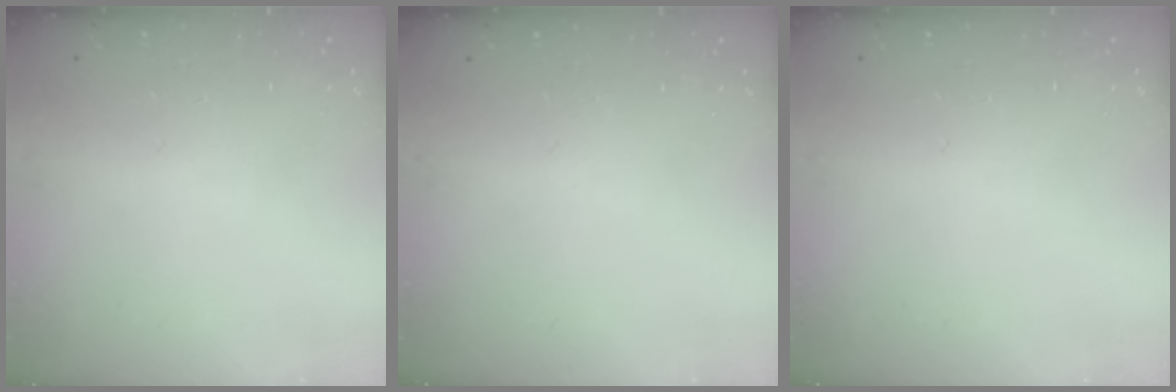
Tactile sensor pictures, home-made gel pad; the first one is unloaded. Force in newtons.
{"total": 0.0}
{"total": 0.0}